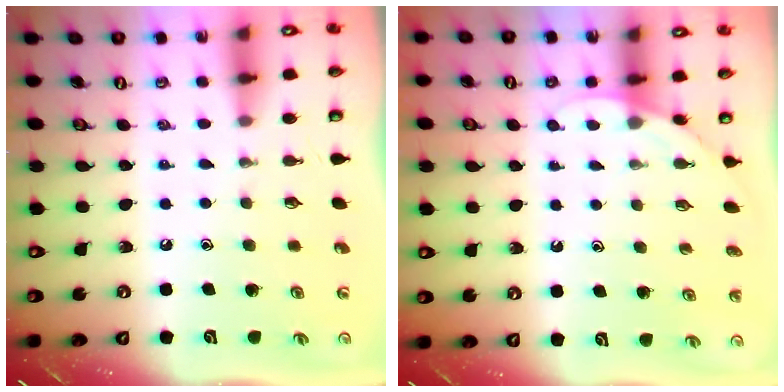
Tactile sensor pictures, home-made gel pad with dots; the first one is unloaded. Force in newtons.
{"total": 3.6, "press": 3.6, "slide": 0.1}